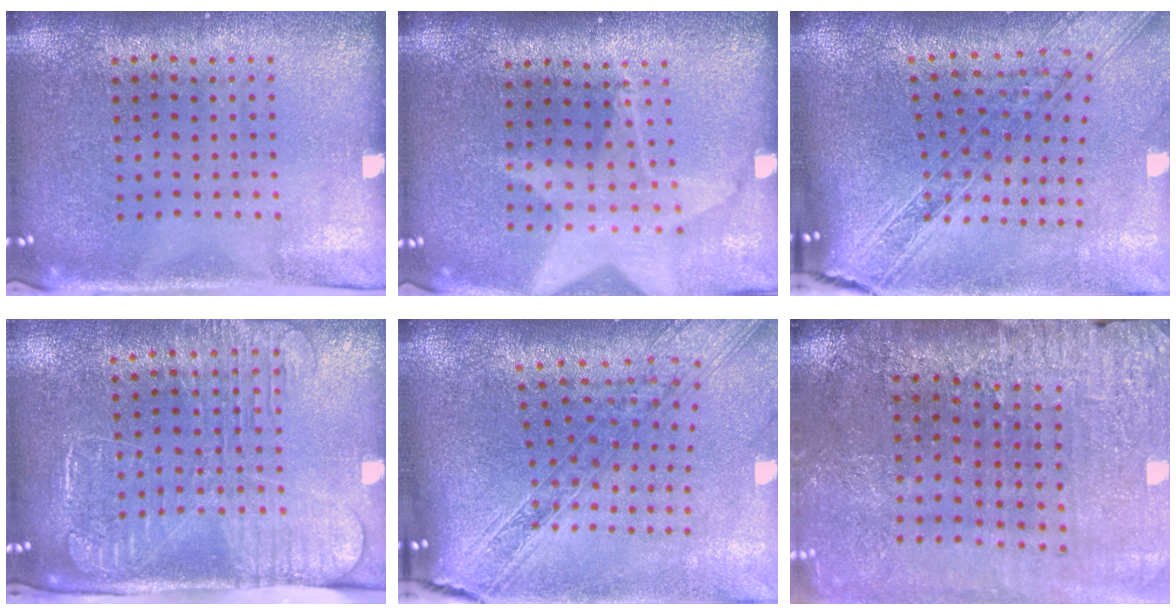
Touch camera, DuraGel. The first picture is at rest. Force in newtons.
{"total": 2.0, "press": 1.5, "slide": 1.3}
{"total": 2.5, "press": 2.1, "slide": 1.3}
{"total": 2.5, "press": 1.9, "slide": 1.5}
{"total": 2.5, "press": 2.1, "slide": 1.3}
{"total": 3.5, "press": 3.4, "slide": 0.8}